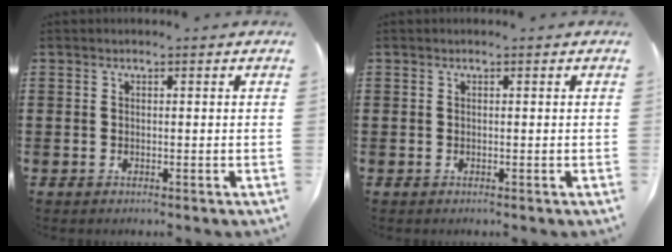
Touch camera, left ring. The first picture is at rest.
{"total": 0.0}